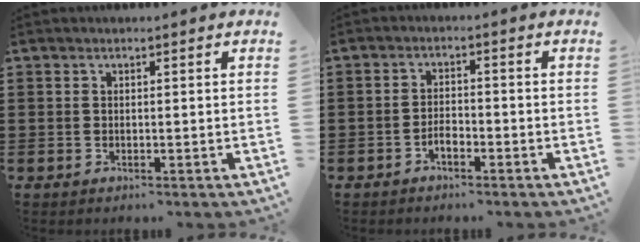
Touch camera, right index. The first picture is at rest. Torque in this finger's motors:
{"motor_torque": [1.03, 1.11, 0.03, 0.02]}